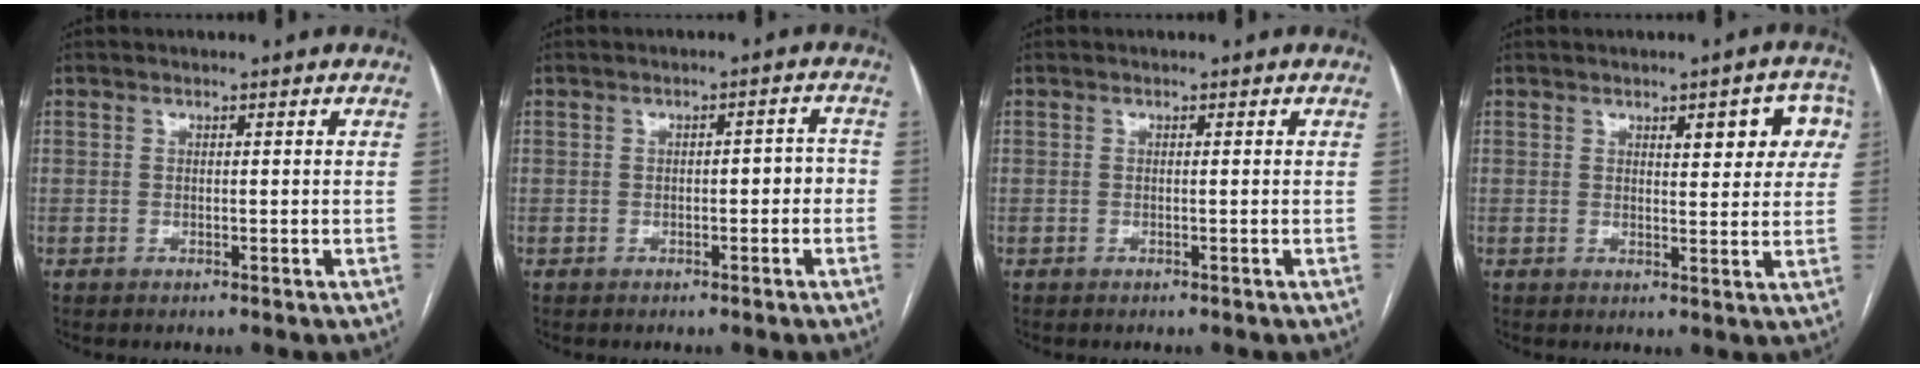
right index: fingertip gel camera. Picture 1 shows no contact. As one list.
[{"total": 2.8, "force": [-0.7, 1.2, 2.4], "torque": [-0.032, 0.018, -0.007]}, {"total": 0.0}, {"total": 7.3, "force": [2.7, 2.5, 6.3], "torque": [-0.061, 0.014, 0.029]}]